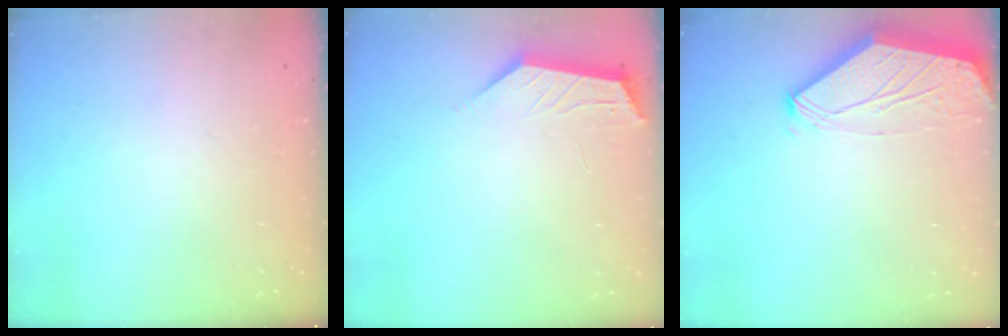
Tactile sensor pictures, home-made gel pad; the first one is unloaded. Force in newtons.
{"total": 1.8, "press": 1.8, "slide": 0.4}
{"total": 0.0}